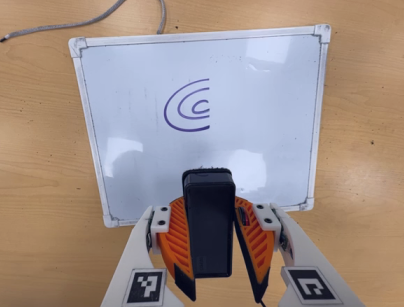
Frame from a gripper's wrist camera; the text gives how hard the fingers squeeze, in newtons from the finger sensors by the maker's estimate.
{"total": 9.1, "left": 8.4, "right": 9.9}